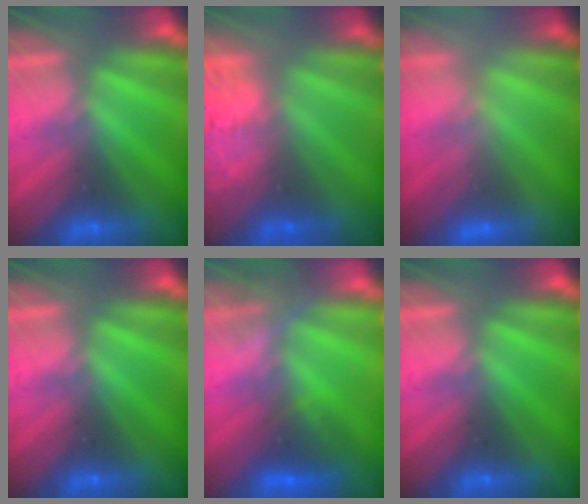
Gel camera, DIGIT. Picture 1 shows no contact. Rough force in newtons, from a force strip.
{"total": 7.2}
{"total": 2.8}
{"total": 0.0}
{"total": 4.8}
{"total": 0.0}